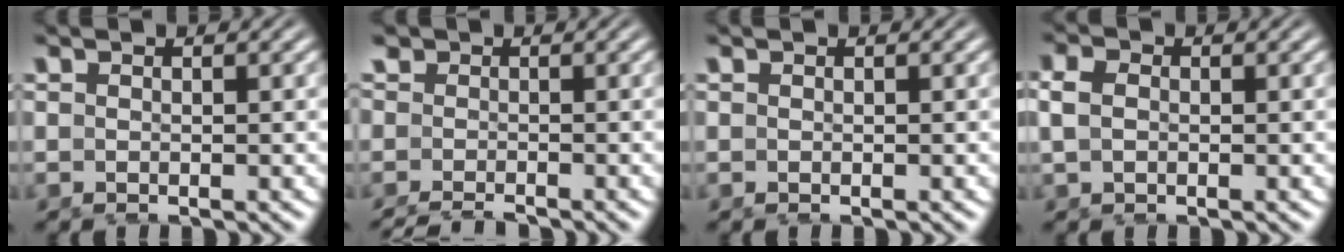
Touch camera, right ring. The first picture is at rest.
{"total": 1.8, "force": [-1.6, 0.8, 0.1], "torque": [0.004, -0.011, -0.026]}
{"total": 0.0}
{"total": 1.7, "force": [0.4, 1.2, 1.2], "torque": [-0.030, 0.003, 0.005]}